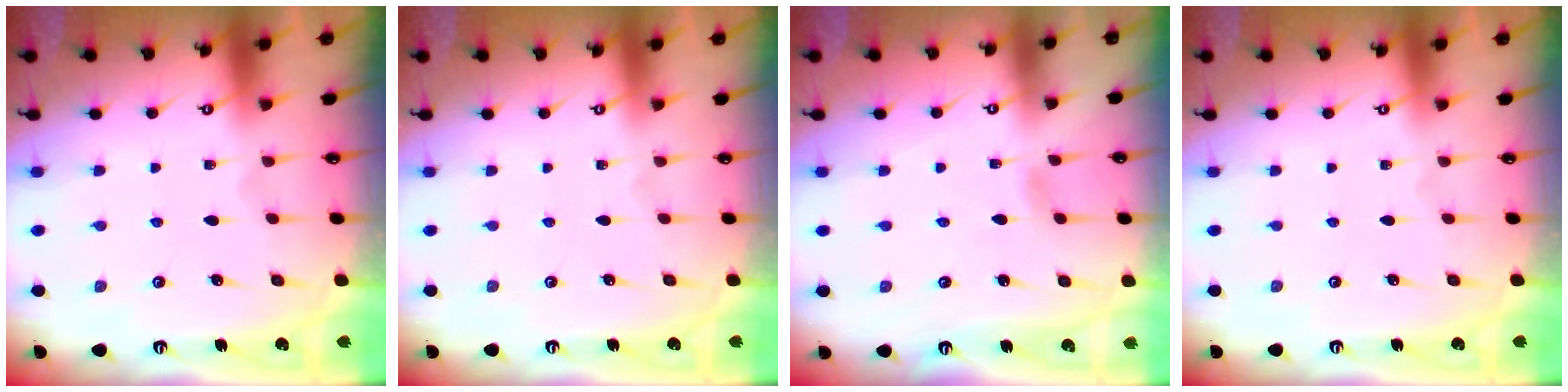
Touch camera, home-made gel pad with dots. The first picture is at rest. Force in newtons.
{"total": 0.0}
{"total": 3.2, "press": 3.2, "slide": 0.4}
{"total": 0.0}